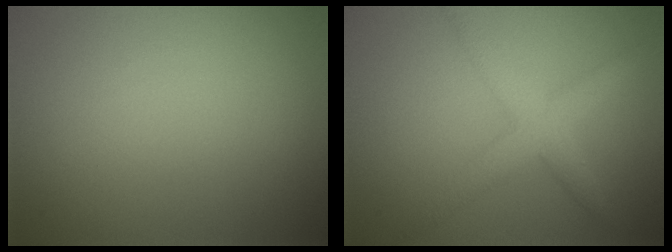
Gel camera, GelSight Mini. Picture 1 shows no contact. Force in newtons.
{"total": 3.5, "press": 3.5, "slide": 0.1}